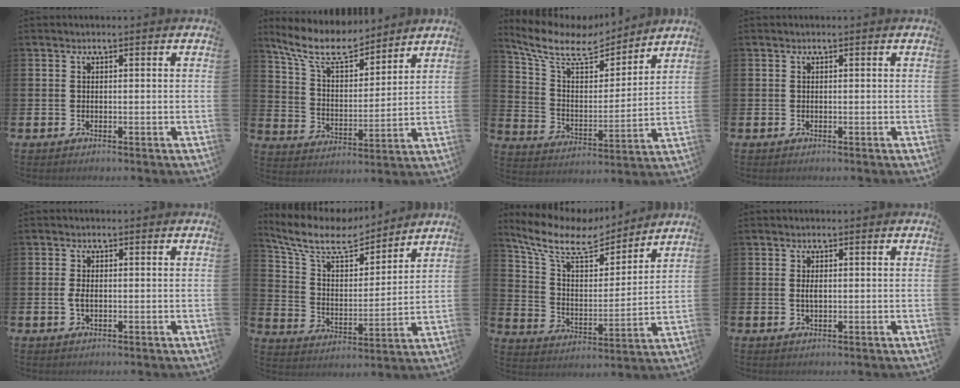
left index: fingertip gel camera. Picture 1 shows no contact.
{"total": 9.7, "force": [8.5, 2.8, 3.8], "torque": [-0.106, -0.047, 0.150]}
{"total": 9.8, "force": [8.4, 3.5, 3.6], "torque": [-0.117, -0.051, 0.147]}
{"total": 0.0}
{"total": 1.8, "force": [-0.2, 1.0, 1.5], "torque": [-0.036, 0.008, -0.003]}
{"total": 10.4, "force": [9.2, 3.1, 3.9], "torque": [-0.116, -0.058, 0.159]}
{"total": 10.5, "force": [9.0, 3.6, 4.1], "torque": [-0.122, -0.056, 0.156]}
{"total": 1.2, "force": [0.2, 0.6, 1.0], "torque": [-0.020, 0.004, 0.001]}